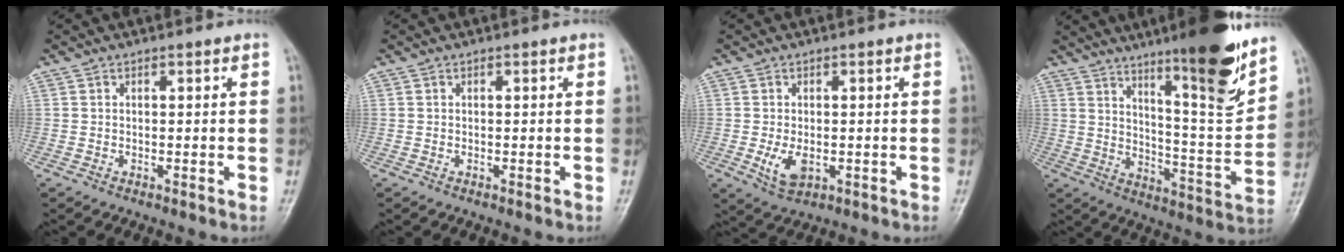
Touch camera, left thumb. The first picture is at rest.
{"total": 0.0}
{"total": 4.4, "force": [-0.8, 2.6, 3.4], "torque": [-0.063, -0.010, -0.008]}
{"total": 17.5, "force": [11.9, 2.1, 12.7], "torque": [-0.169, -0.077, 0.189]}